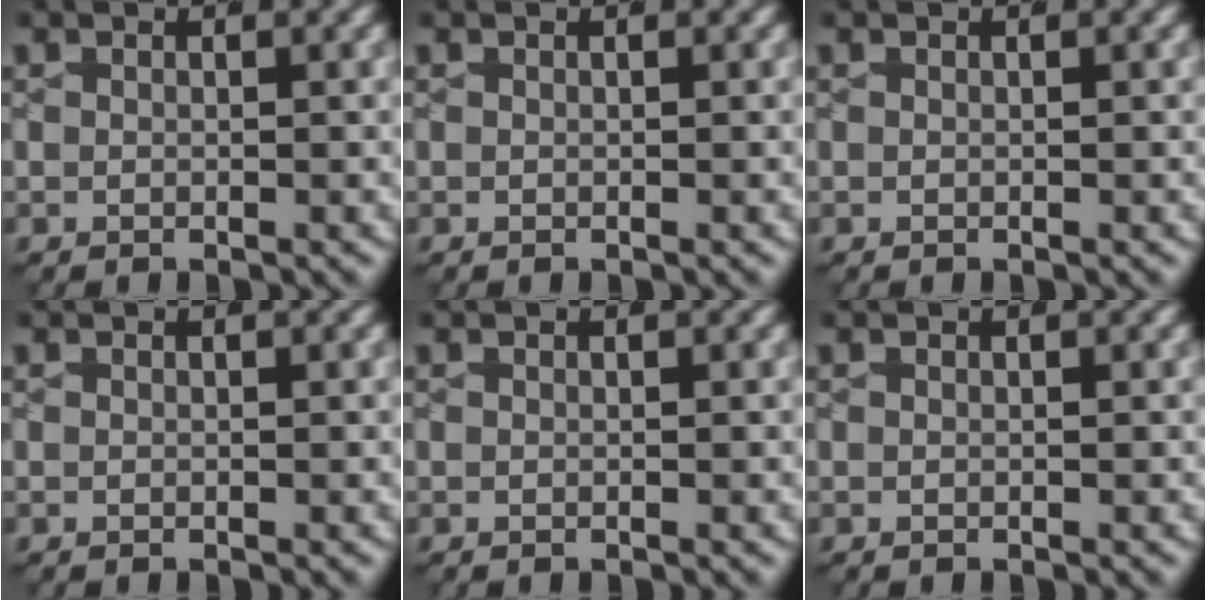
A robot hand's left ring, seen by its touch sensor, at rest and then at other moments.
{"total": 0.0}
{"total": 0.0}
{"total": 0.0}
{"total": 0.0}
{"total": 0.0}